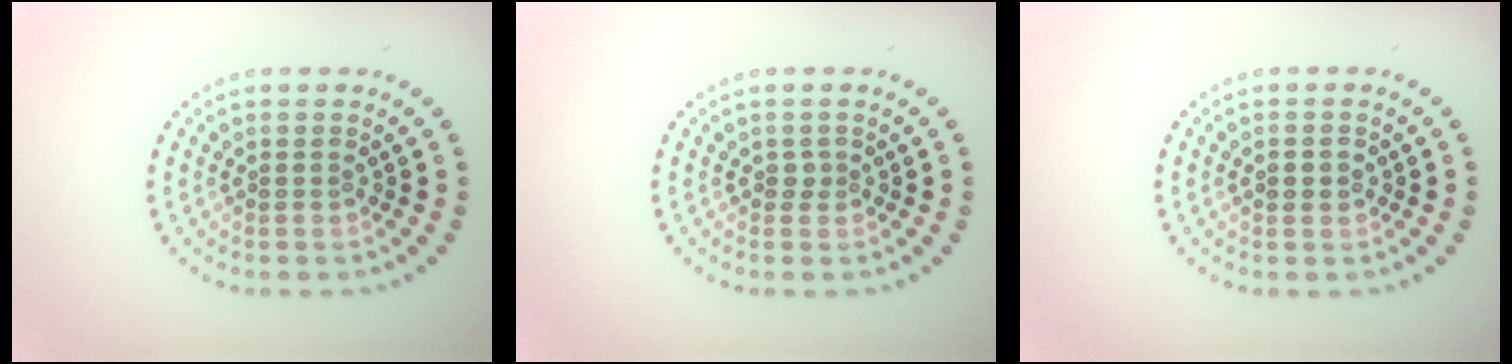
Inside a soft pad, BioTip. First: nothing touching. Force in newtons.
{"total": 0.8, "press": 0.5, "slide": 0.6}
{"total": 1.1, "press": 1.1, "slide": 0.1}